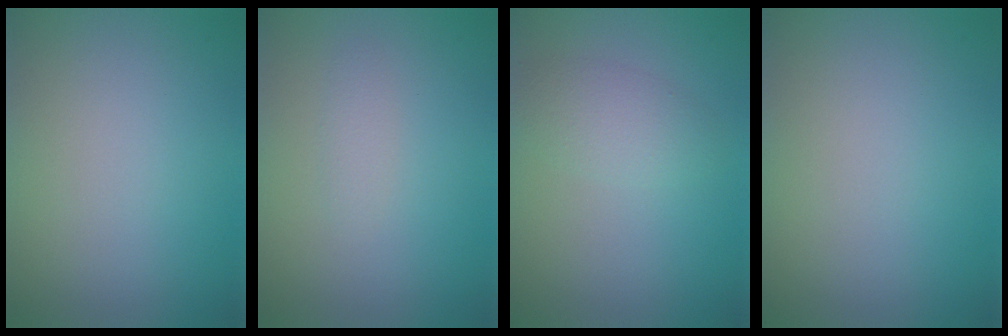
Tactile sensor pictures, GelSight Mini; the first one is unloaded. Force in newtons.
{"total": 0.8, "press": 0.8, "slide": 0.0}
{"total": 2.4, "press": 2.4, "slide": 0.0}
{"total": 0.0}